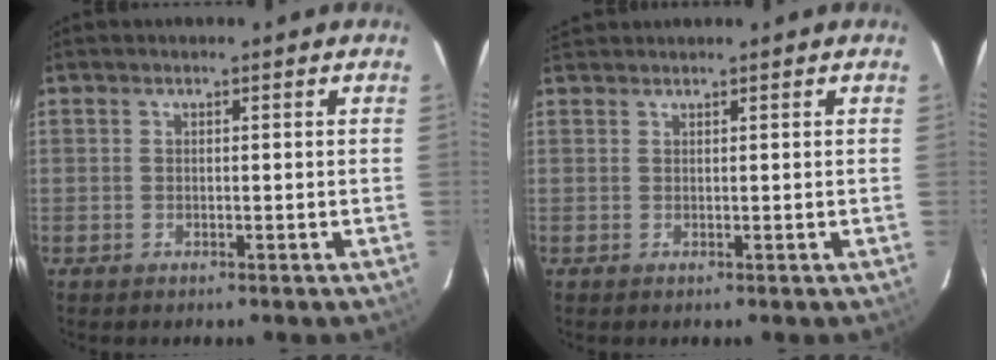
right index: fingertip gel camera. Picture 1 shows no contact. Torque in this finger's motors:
{"motor_torque": [0.33, 0.21, -0.02, -0.01]}